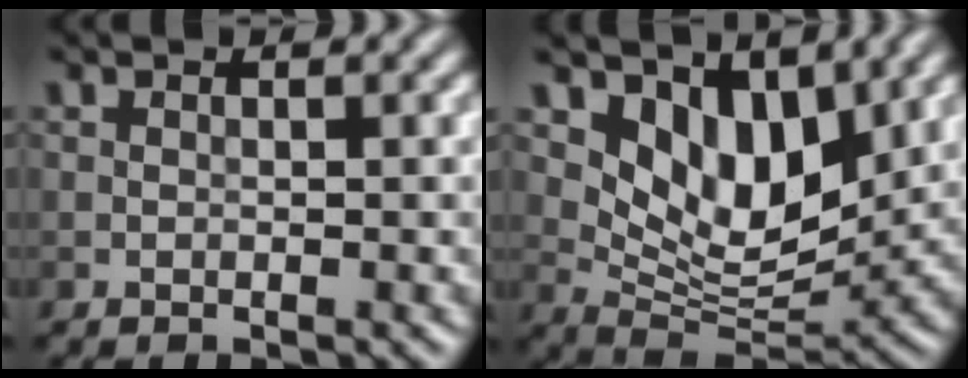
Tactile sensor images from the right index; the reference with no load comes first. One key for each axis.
{"total": 6.6, "fx": 3.4, "fy": 3.8, "fz": 4.3, "tx": -0.073, "ty": -0.021, "tz": 0.061}